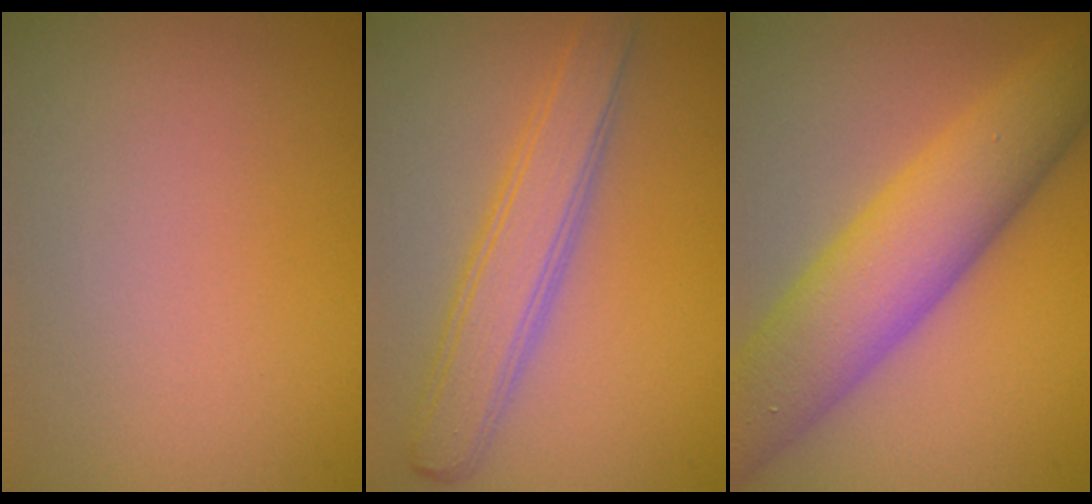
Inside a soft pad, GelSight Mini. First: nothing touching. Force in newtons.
{"total": 4.4, "press": 4.4, "slide": 0.2}
{"total": 8.9, "press": 8.9, "slide": 0.2}